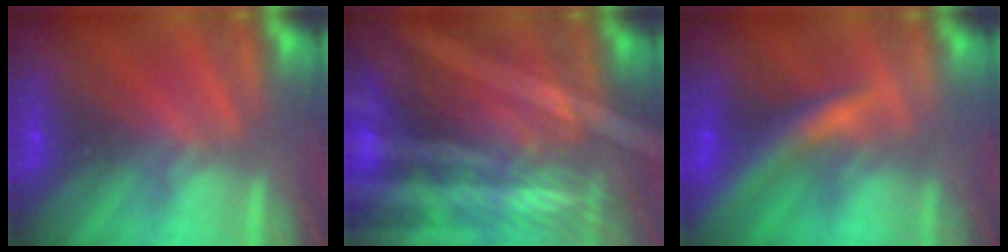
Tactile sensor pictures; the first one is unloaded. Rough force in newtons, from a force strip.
{"total": 8.1}
{"total": 7.3}